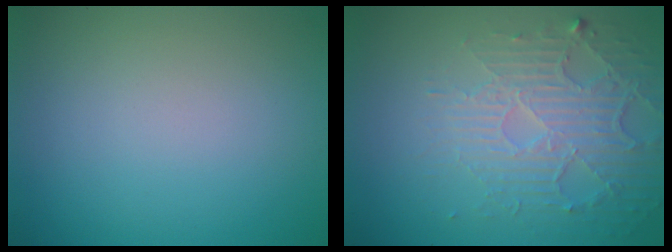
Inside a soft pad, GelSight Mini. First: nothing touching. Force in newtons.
{"total": 5.4, "press": 3.6, "slide": 4.0}